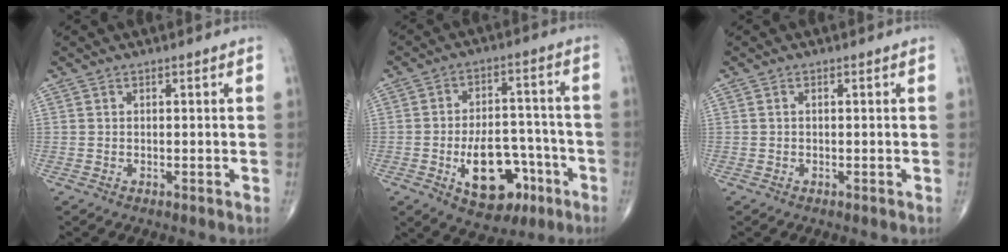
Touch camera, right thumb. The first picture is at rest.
{"total": 14.1, "force": [-5.7, 8.4, 9.9], "torque": [-0.122, 0.039, -0.077]}
{"total": 0.0}